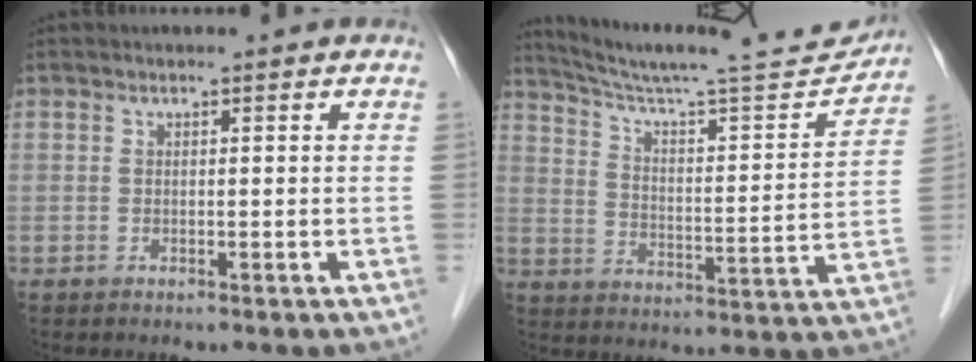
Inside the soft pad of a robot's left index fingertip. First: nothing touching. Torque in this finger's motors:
{"motor_torque": [0.40, -0.81, 0.02, 0.01]}